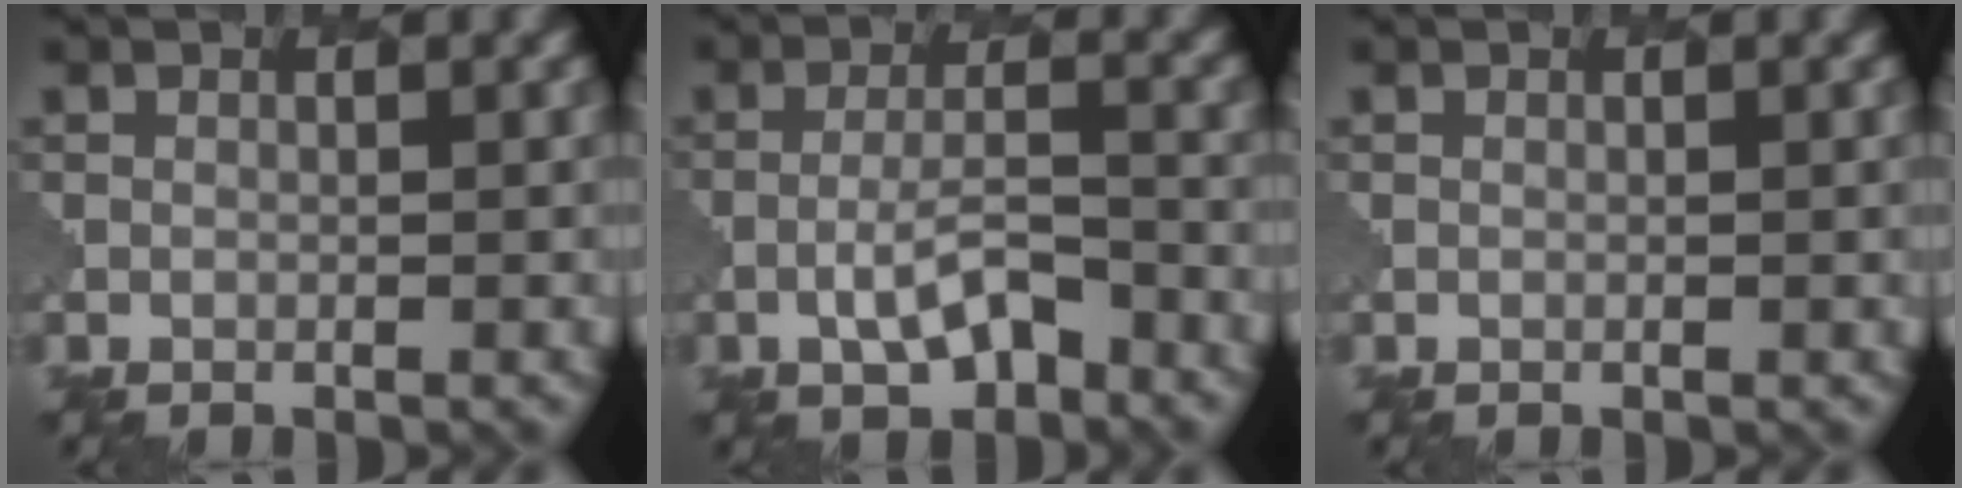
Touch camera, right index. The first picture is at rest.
{"total": 3.8, "force": [-1.7, 1.5, 3.1], "torque": [-0.060, 0.002, -0.031]}
{"total": 0.0}